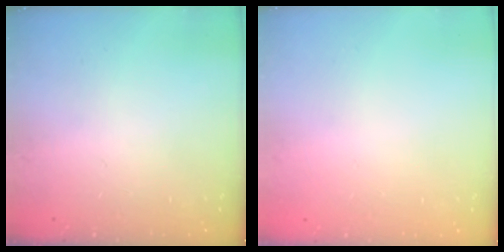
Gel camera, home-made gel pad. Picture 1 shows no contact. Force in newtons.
{"total": 0.0}